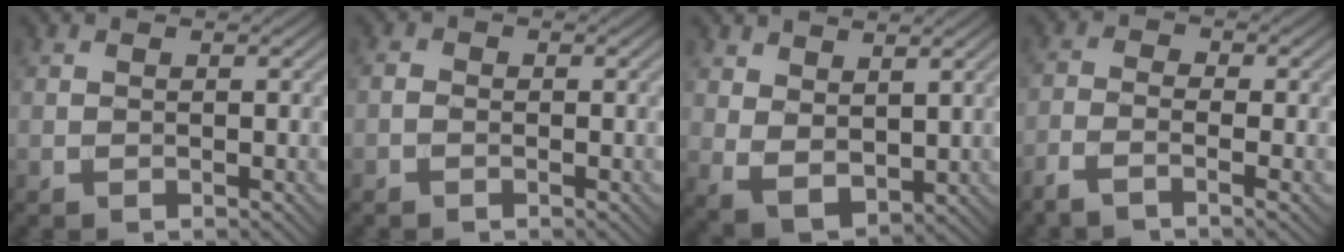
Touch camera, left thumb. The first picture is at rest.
{"total": 1.1, "force": [-0.7, 0.7, 0.5], "torque": [-0.011, 0.002, -0.016]}
{"total": 4.4, "force": [2.3, 2.5, 2.8], "torque": [-0.066, -0.011, 0.053]}
{"total": 3.6, "force": [-2.4, 0.7, 2.7], "torque": [-0.059, -0.007, -0.058]}